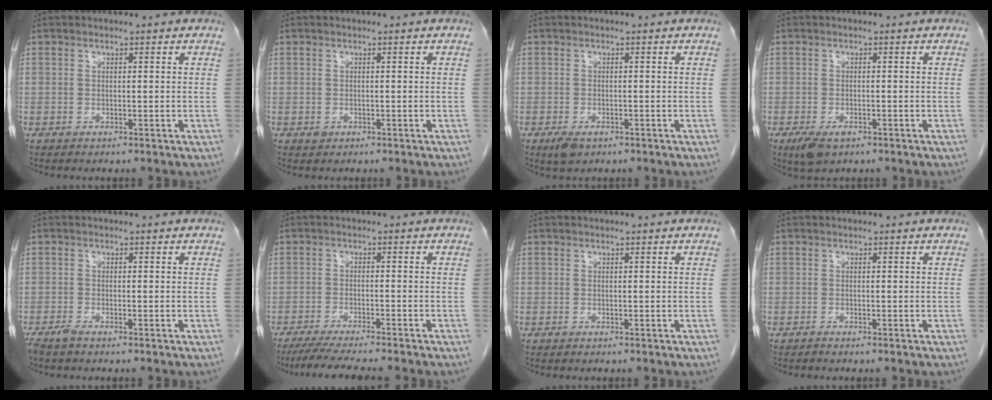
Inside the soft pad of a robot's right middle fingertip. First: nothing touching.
{"total": 0.6, "force": [-0.2, 0.5, 0.2], "torque": [-0.003, 0.001, -0.001]}
{"total": 2.4, "force": [-1.4, 1.2, 1.6], "torque": [-0.034, -0.004, -0.017]}
{"total": 3.5, "force": [-2.0, 1.6, 2.4], "torque": [-0.049, -0.006, -0.028]}
{"total": 1.5, "force": [-1.3, 0.2, 0.8], "torque": [-0.023, -0.004, -0.026]}
{"total": 9.5, "force": [-8.2, -0.4, 4.8], "torque": [-0.062, -0.025, -0.127]}
{"total": 0.0}
{"total": 0.0}